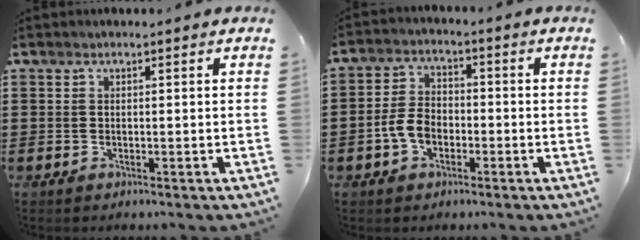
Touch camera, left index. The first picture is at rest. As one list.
[{"total": 5.1, "force": [-1.8, 3.3, 3.4], "torque": [-0.090, 0.002, -0.041]}]